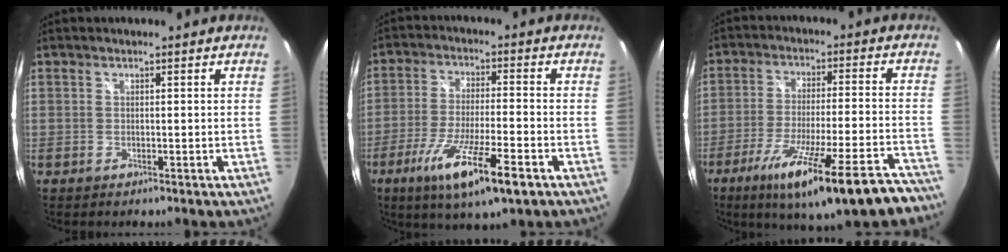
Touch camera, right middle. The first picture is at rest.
{"total": 13.9, "force": [-7.4, 1.9, 11.6], "torque": [-0.230, -0.035, -0.129]}
{"total": 22.9, "force": [-17.1, 3.7, 14.7], "torque": [-0.241, -0.054, -0.247]}